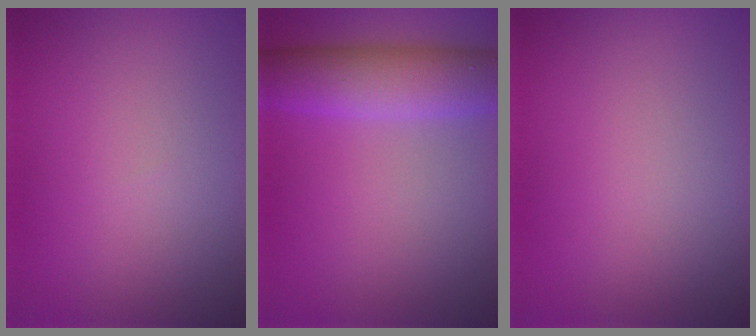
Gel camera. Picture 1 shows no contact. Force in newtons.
{"total": 6.4, "press": 6.4, "slide": 0.3}
{"total": 0.0}